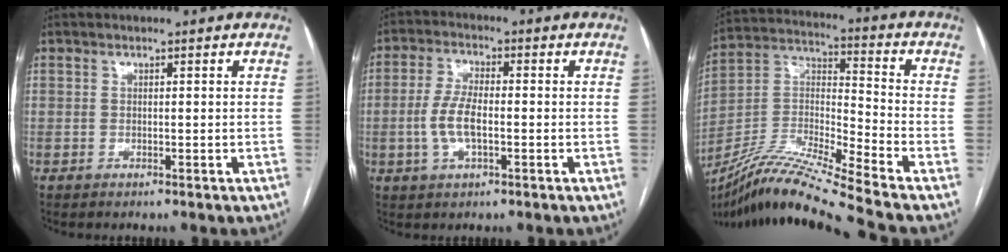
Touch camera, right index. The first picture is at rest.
{"total": 5.9, "force": [-1.0, 2.1, 5.5], "torque": [-0.123, 0.003, -0.020]}
{"total": 17.8, "force": [-15.2, -2.1, 9.0], "torque": [-0.185, -0.003, -0.282]}